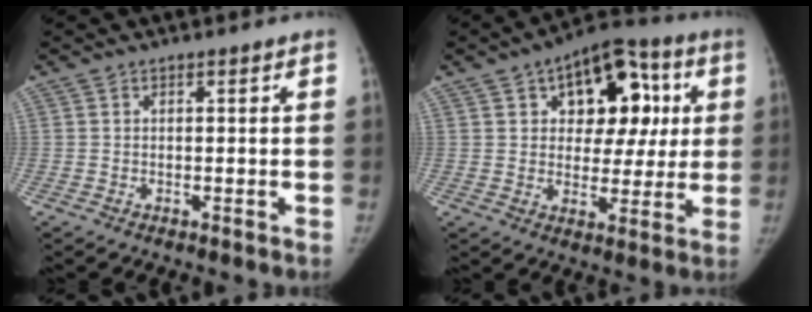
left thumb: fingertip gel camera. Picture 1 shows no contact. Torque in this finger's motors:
{"motor_torque": [-0.14, 0.95, 0.18, -0.09, 0.09]}